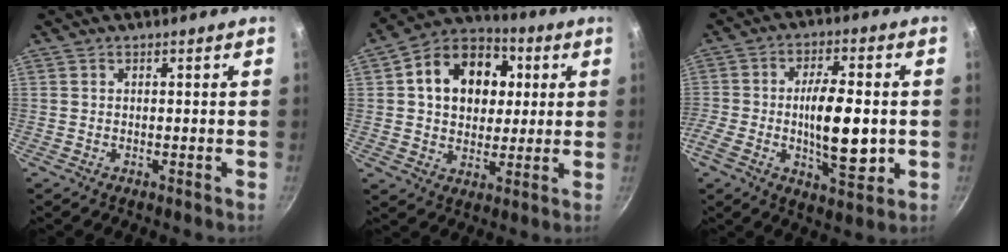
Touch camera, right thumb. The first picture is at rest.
{"total": 17.2, "force": [3.6, 13.1, 10.5], "torque": [-0.140, 0.018, 0.047]}
{"total": 18.7, "force": [-2.4, 7.5, 17.0], "torque": [-0.282, 0.025, -0.044]}